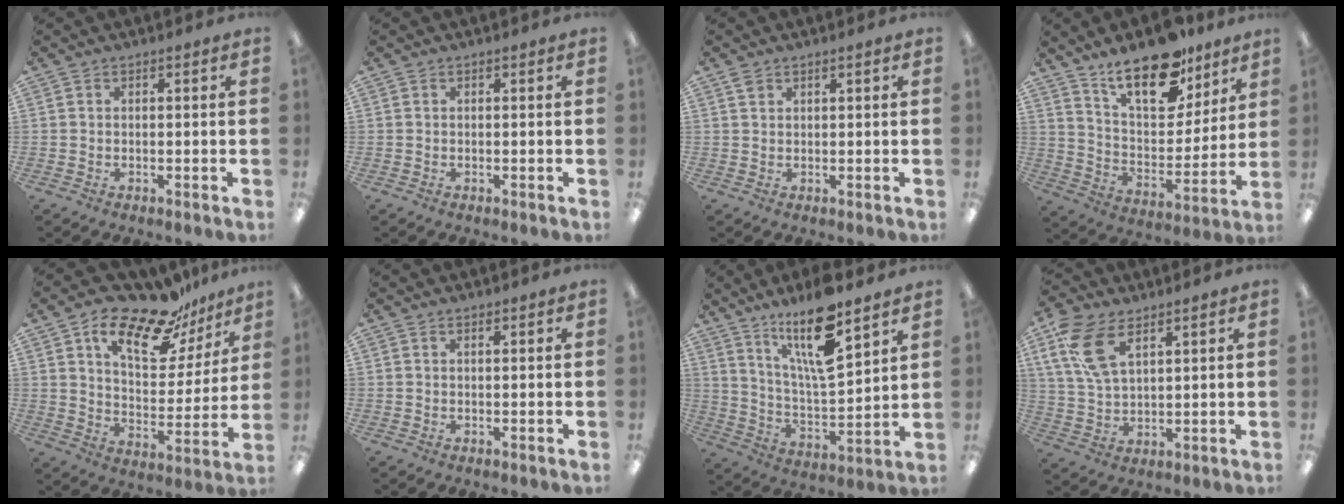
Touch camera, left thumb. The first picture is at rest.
{"total": 0.0}
{"total": 1.6, "force": [1.2, 0.7, 0.7], "torque": [-0.007, -0.003, 0.021]}
{"total": 18.2, "force": [13.1, 8.1, 9.7], "torque": [-0.160, -0.076, 0.231]}
{"total": 17.7, "force": [13.5, 6.9, 9.0], "torque": [-0.153, -0.089, 0.229]}
{"total": 0.5, "force": [0.5, 0.1, 0.2], "torque": [-0.004, 0.000, 0.009]}
{"total": 17.4, "force": [11.9, 4.5, 11.8], "torque": [-0.208, -0.063, 0.193]}
{"total": 13.0, "force": [7.0, 6.7, 8.7], "torque": [-0.193, -0.010, 0.132]}